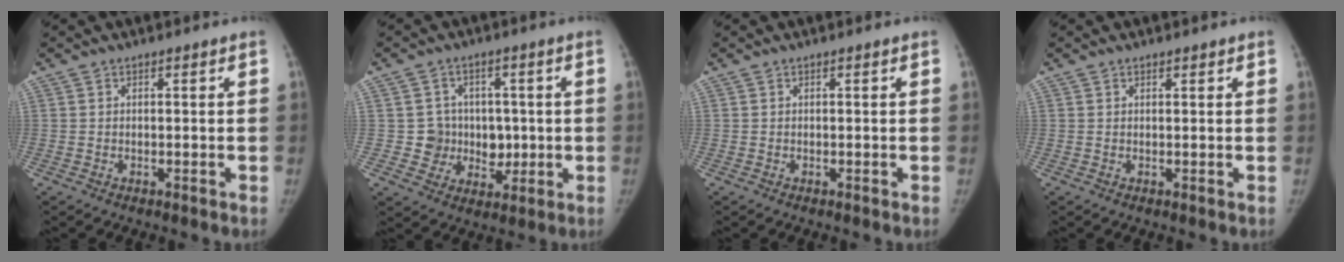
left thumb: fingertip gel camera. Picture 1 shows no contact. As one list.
[{"total": 8.0, "force": [0.0, 7.7, 2.0], "torque": [0.021, 0.013, 0.009]}, {"total": 0.0}, {"total": 0.6, "force": [0.4, 0.5, 0.1], "torque": [0.006, -0.003, 0.003]}]